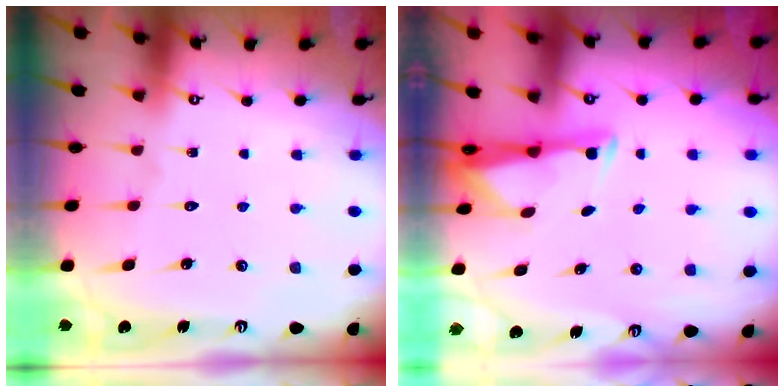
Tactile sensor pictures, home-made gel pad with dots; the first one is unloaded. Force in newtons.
{"total": 2.9, "press": 2.9, "slide": 0.5}